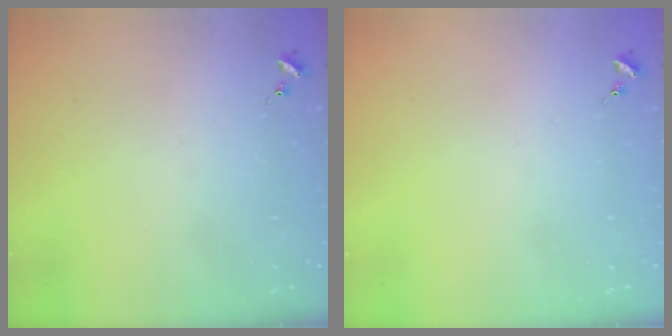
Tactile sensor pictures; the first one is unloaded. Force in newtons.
{"total": 0.0}